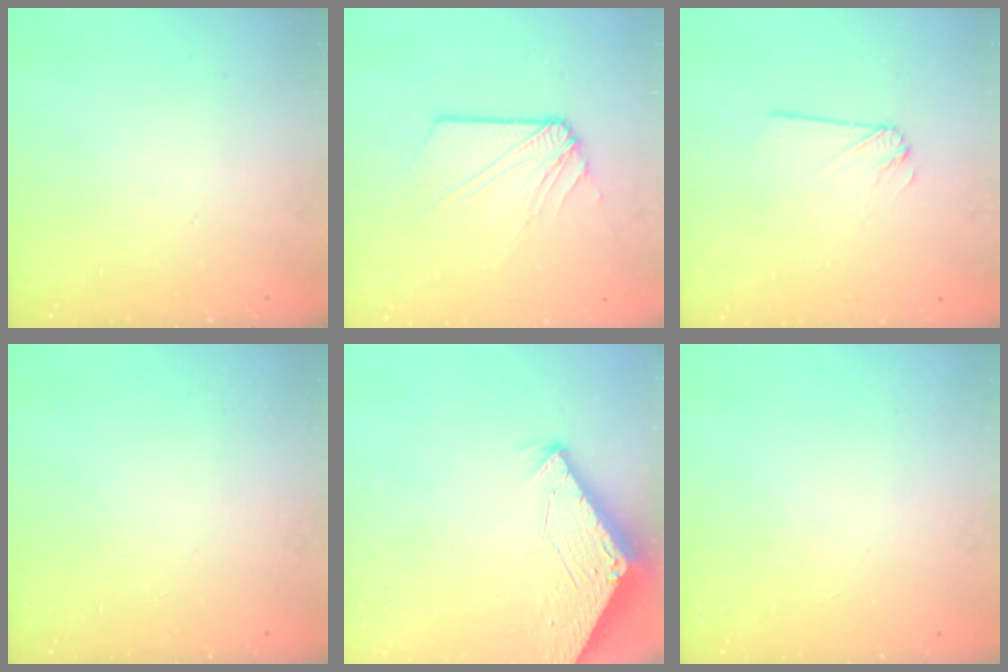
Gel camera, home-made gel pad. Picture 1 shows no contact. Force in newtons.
{"total": 8.1, "press": 8.0, "slide": 1.2}
{"total": 1.6, "press": 1.6, "slide": 0.0}
{"total": 0.0}
{"total": 2.8, "press": 2.8, "slide": 0.2}
{"total": 0.0}